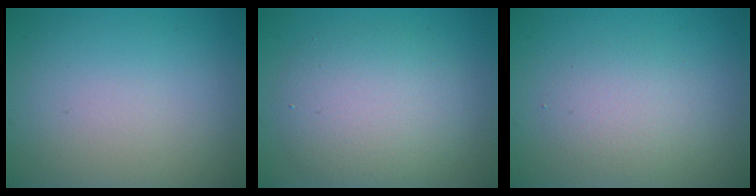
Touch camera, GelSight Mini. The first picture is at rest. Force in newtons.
{"total": 5.5, "press": 5.5, "slide": 0.2}
{"total": 2.8, "press": 2.8, "slide": 0.2}